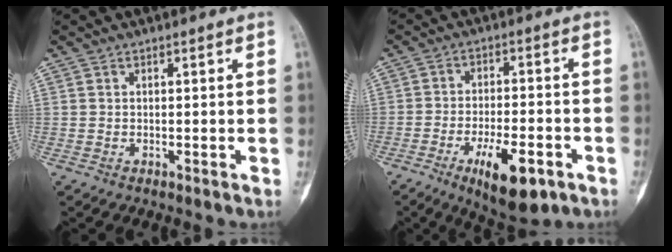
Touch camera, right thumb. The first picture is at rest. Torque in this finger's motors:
{"motor_torque": [3.27, 0.45, 1.31, -1.47, -0.02]}